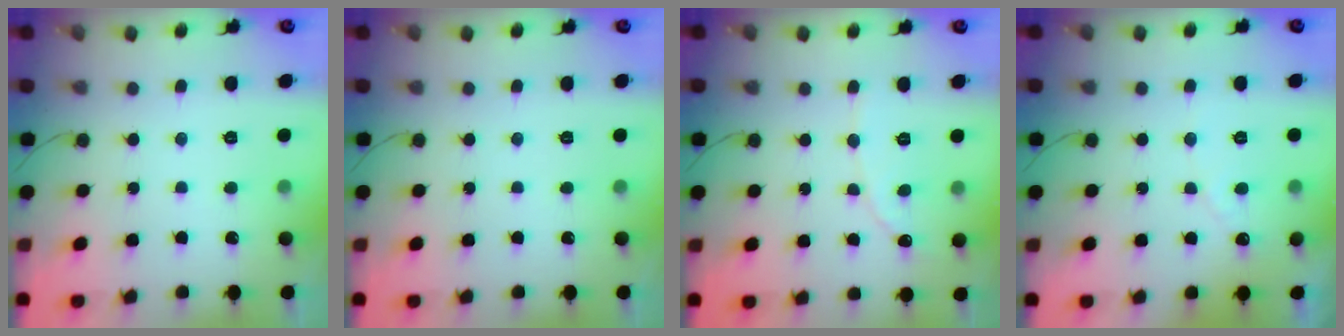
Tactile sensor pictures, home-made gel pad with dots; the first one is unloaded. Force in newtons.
{"total": 0.0}
{"total": 2.3, "press": 2.3, "slide": 0.2}
{"total": 2.7, "press": 2.7, "slide": 0.0}